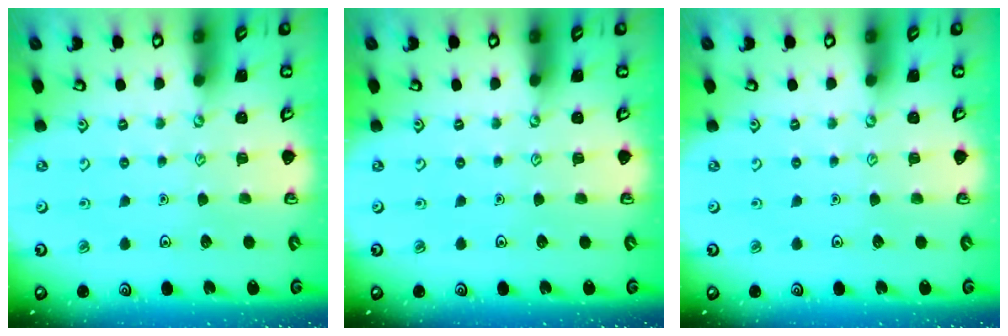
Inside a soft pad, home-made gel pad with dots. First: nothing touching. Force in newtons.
{"total": 0.0}
{"total": 0.0}